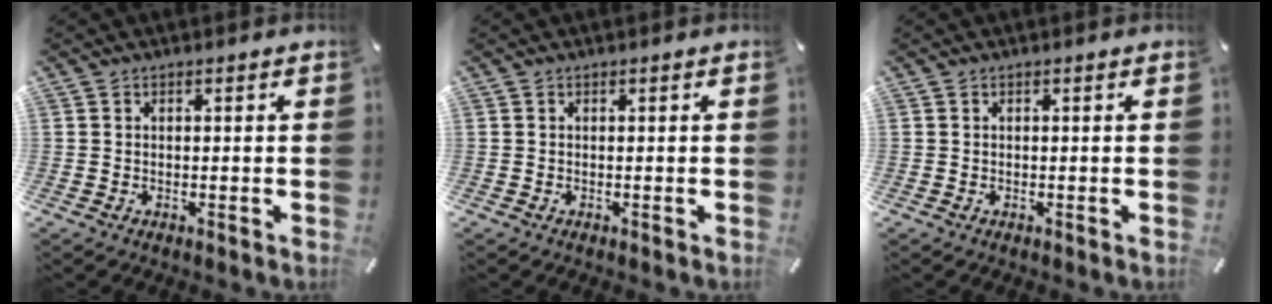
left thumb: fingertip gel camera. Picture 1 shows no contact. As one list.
[{"total": 0.0}, {"total": 0.0}]